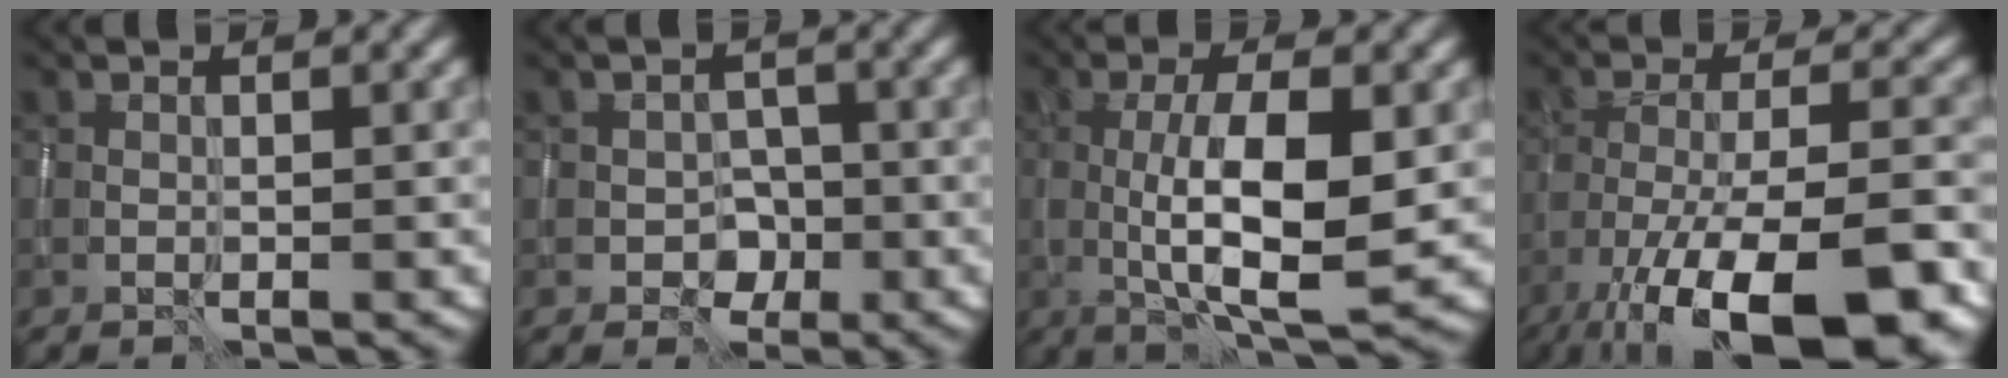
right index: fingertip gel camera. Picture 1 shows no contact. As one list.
[{"total": 2.1, "force": [-0.9, 1.8, 0.6], "torque": [-0.002, -0.001, -0.015]}, {"total": 8.1, "force": [-0.4, 2.4, 7.7], "torque": [-0.131, -0.008, -0.002]}, {"total": 14.2, "force": [-8.9, 4.3, 10.2], "torque": [-0.190, -0.013, -0.143]}]